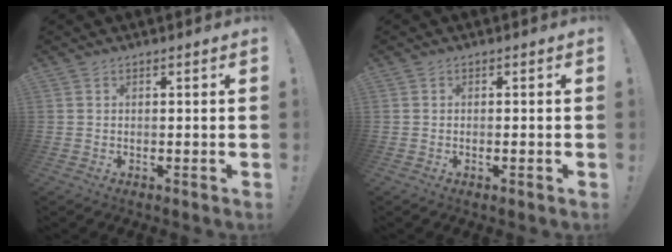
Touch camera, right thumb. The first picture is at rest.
{"total": 1.0, "force": [-0.6, 0.0, 0.8], "torque": [-0.020, 0.003, -0.009]}